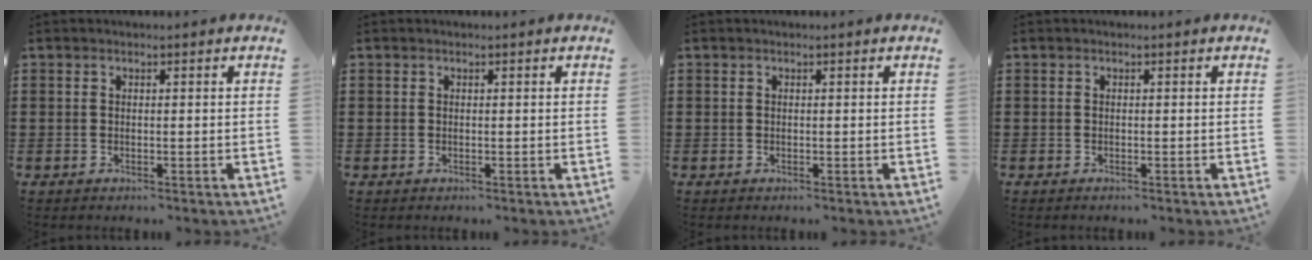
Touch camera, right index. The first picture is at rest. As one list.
[{"total": 0.0}, {"total": 0.0}, {"total": 0.0}]